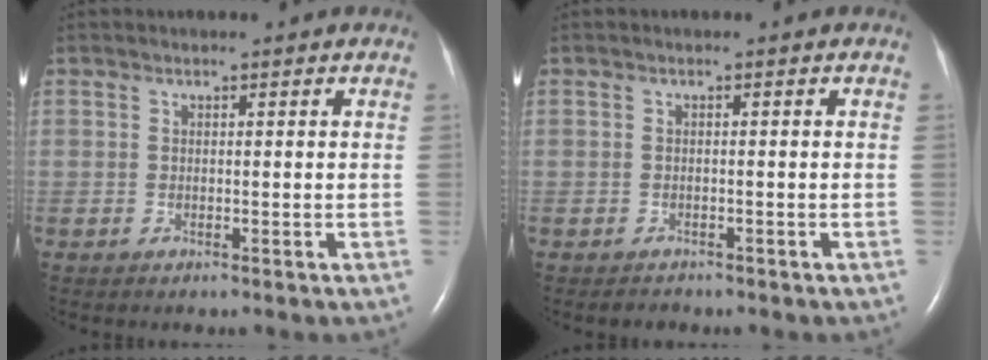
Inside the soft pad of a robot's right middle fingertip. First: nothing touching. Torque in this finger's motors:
{"motor_torque": [0.14, -0.04, -0.05, 0.00]}